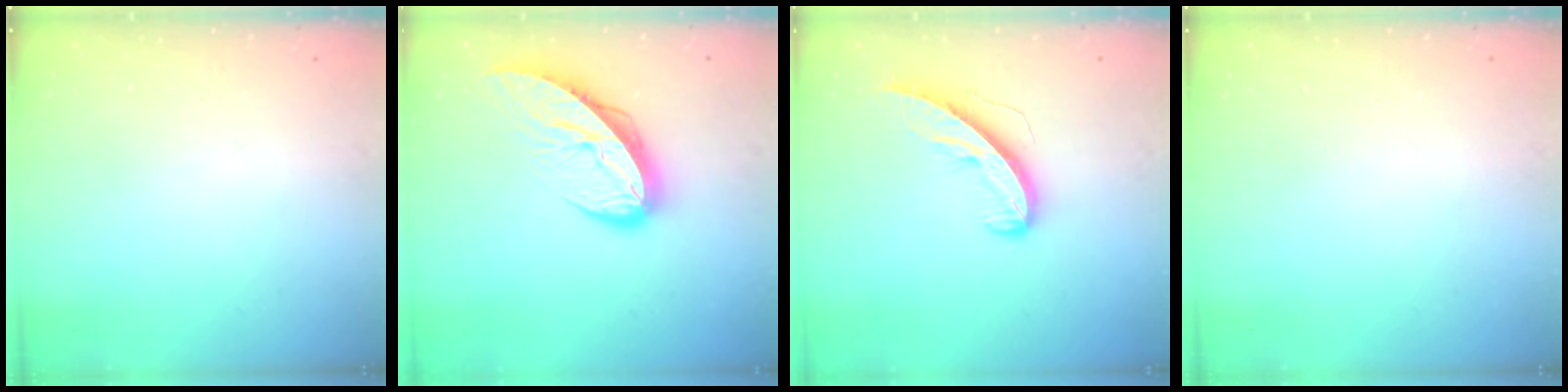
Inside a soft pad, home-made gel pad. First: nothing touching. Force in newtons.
{"total": 11.7, "press": 11.6, "slide": 1.3}
{"total": 8.6, "press": 8.6, "slide": 0.2}
{"total": 0.0}